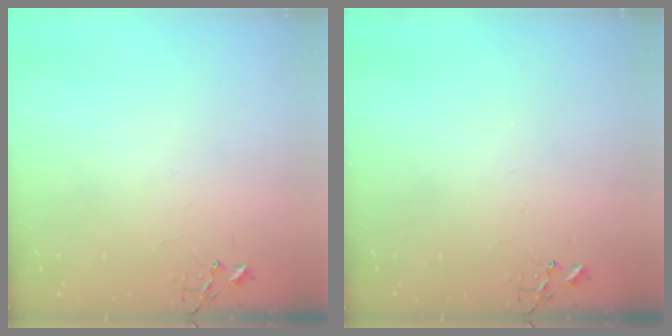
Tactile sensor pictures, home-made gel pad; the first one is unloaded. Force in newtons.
{"total": 0.0}